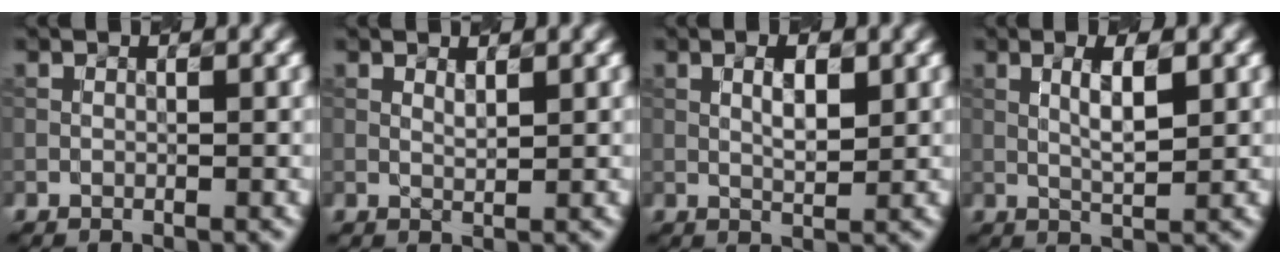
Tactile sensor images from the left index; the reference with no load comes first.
{"total": 0.8, "force": [0.6, 0.1, 0.5], "torque": [-0.010, -0.002, 0.012]}
{"total": 2.4, "force": [0.8, 0.7, 2.2], "torque": [-0.039, 0.001, 0.015]}
{"total": 3.0, "force": [0.9, 0.6, 2.8], "torque": [-0.051, 0.001, 0.017]}